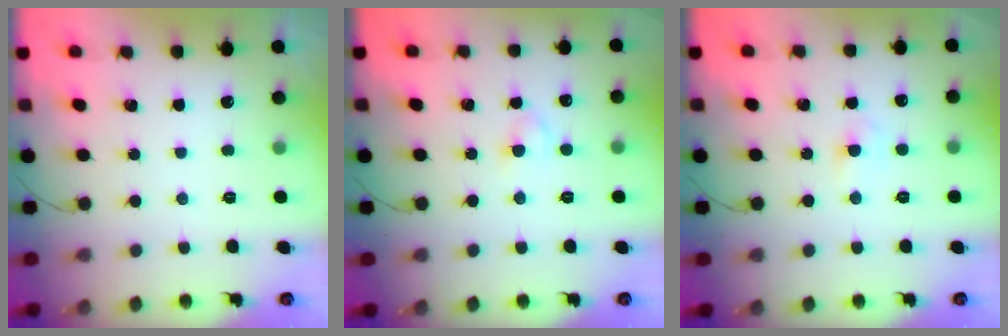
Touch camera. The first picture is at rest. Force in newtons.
{"total": 2.7, "press": 2.4, "slide": 1.1}
{"total": 2.4, "press": 2.2, "slide": 0.9}